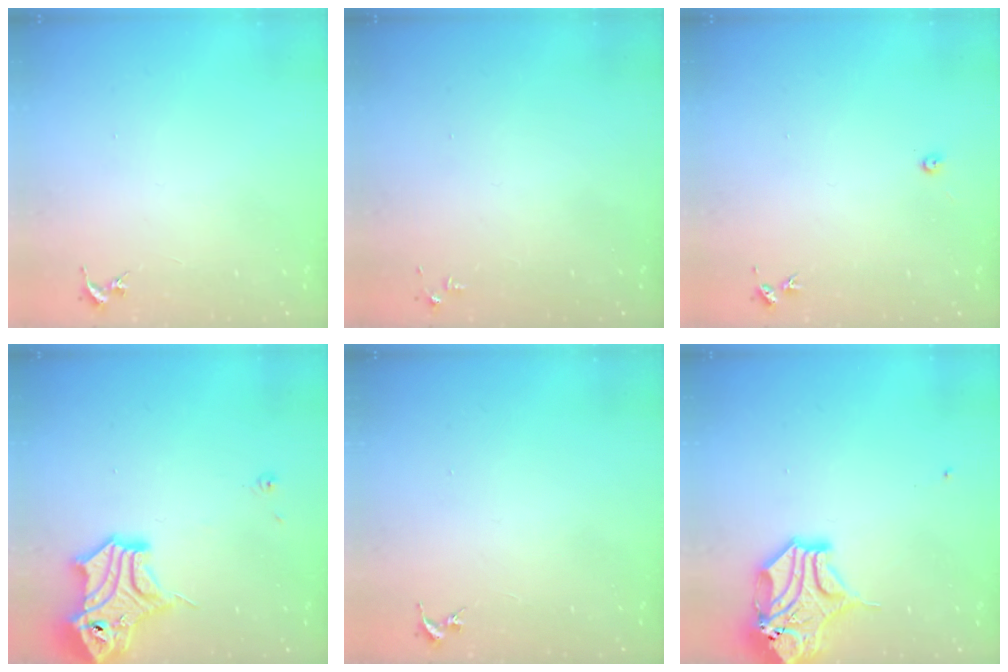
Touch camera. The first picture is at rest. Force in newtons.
{"total": 2.8, "press": 2.8, "slide": 0.4}
{"total": 3.0, "press": 3.0, "slide": 0.4}
{"total": 15.5, "press": 15.4, "slide": 1.8}
{"total": 0.0}
{"total": 14.3, "press": 14.1, "slide": 2.1}